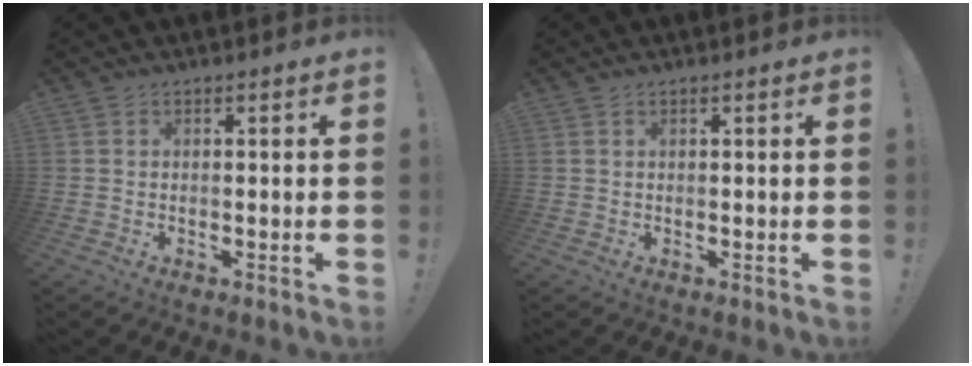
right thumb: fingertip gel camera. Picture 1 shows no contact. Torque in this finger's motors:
{"motor_torque": [0.12, 0.00, -0.15, 0.09, 0.05]}